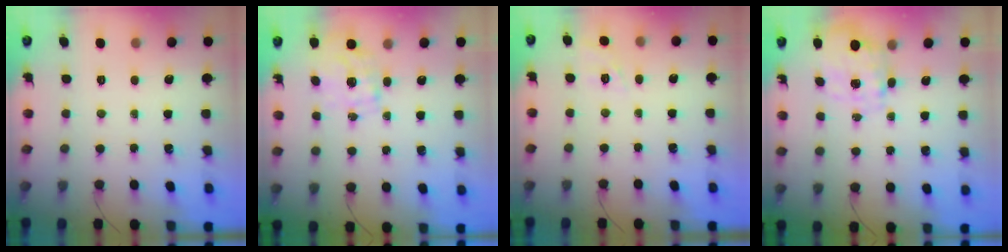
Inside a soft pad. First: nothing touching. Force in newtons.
{"total": 0.9, "press": 0.7, "slide": 0.6}
{"total": 2.4, "press": 1.8, "slide": 1.5}
{"total": 2.5, "press": 2.4, "slide": 1.0}